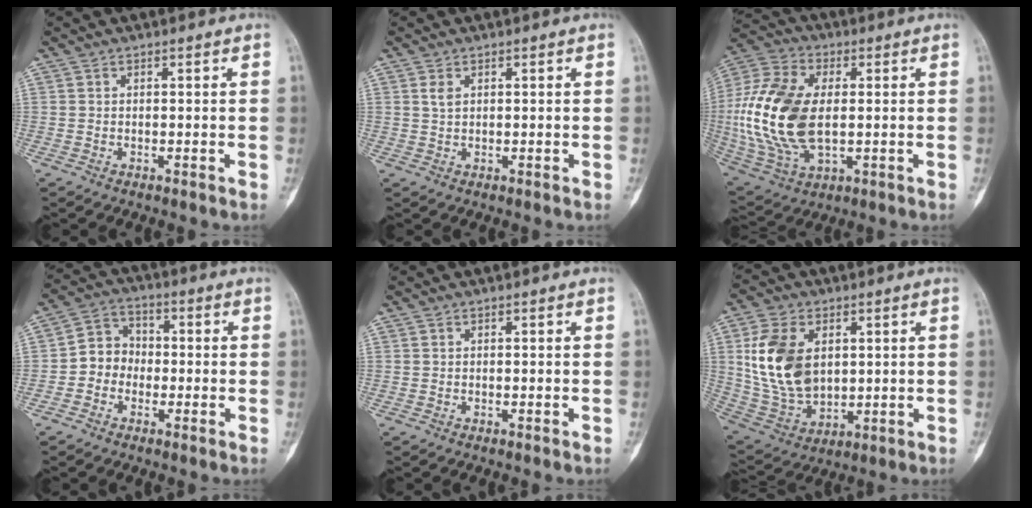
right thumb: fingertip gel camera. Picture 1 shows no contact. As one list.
[{"total": 1.9, "force": [0.8, 1.1, 1.3], "torque": [-0.027, 0.001, 0.019]}, {"total": 21.0, "force": [0.2, 12.3, 17.1], "torque": [-0.372, -0.004, 0.011]}, {"total": 6.5, "force": [-1.5, 5.8, 2.6], "torque": [-0.011, 0.025, -0.044]}, {"total": 0.0}, {"total": 16.0, "force": [3.3, 10.5, 11.6], "torque": [-0.215, -0.013, 0.077]}]